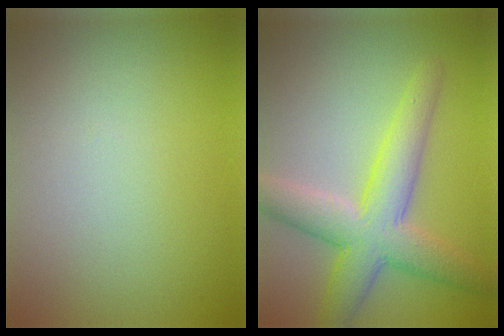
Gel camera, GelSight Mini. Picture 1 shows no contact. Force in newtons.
{"total": 6.5, "press": 6.5, "slide": 0.1}